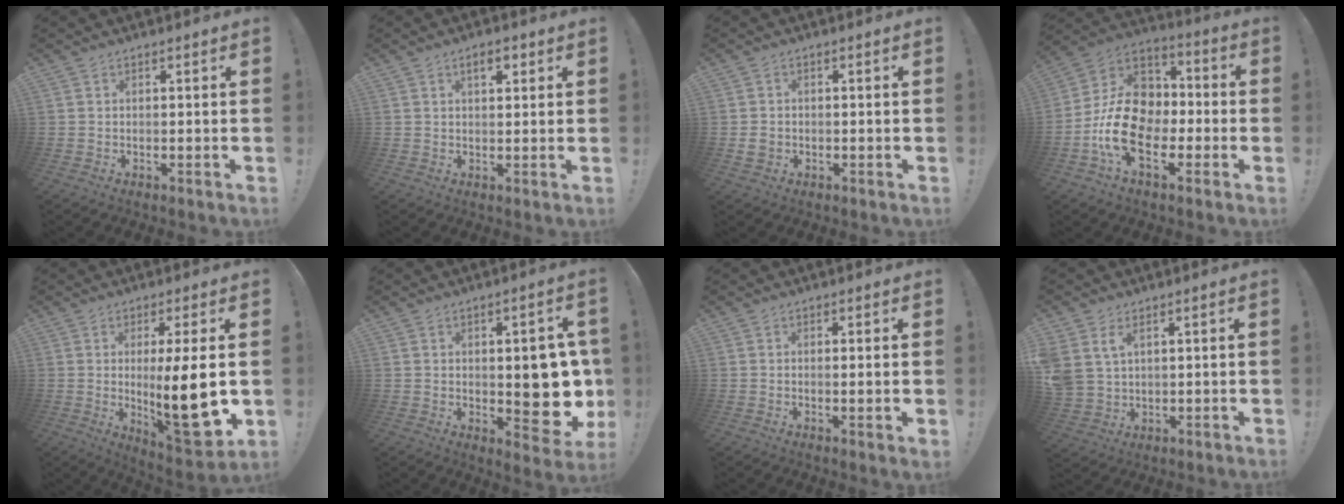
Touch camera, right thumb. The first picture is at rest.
{"total": 3.9, "force": [2.0, 1.6, 2.9], "torque": [-0.034, -0.006, 0.028]}
{"total": 2.8, "force": [-0.5, 2.6, 1.1], "torque": [-0.016, 0.006, -0.006]}
{"total": 19.1, "force": [-5.5, 13.4, 12.5], "torque": [-0.233, 0.036, -0.081]}
{"total": 16.8, "force": [-0.1, 3.6, 16.4], "torque": [-0.255, -0.021, 0.001]}
{"total": 12.1, "force": [0.5, 6.3, 10.3], "torque": [-0.116, -0.010, 0.016]}
{"total": 1.5, "force": [0.4, -0.2, 1.4], "torque": [-0.018, -0.004, 0.004]}
{"total": 6.4, "force": [3.4, 4.5, 3.1], "torque": [-0.063, -0.012, 0.067]}